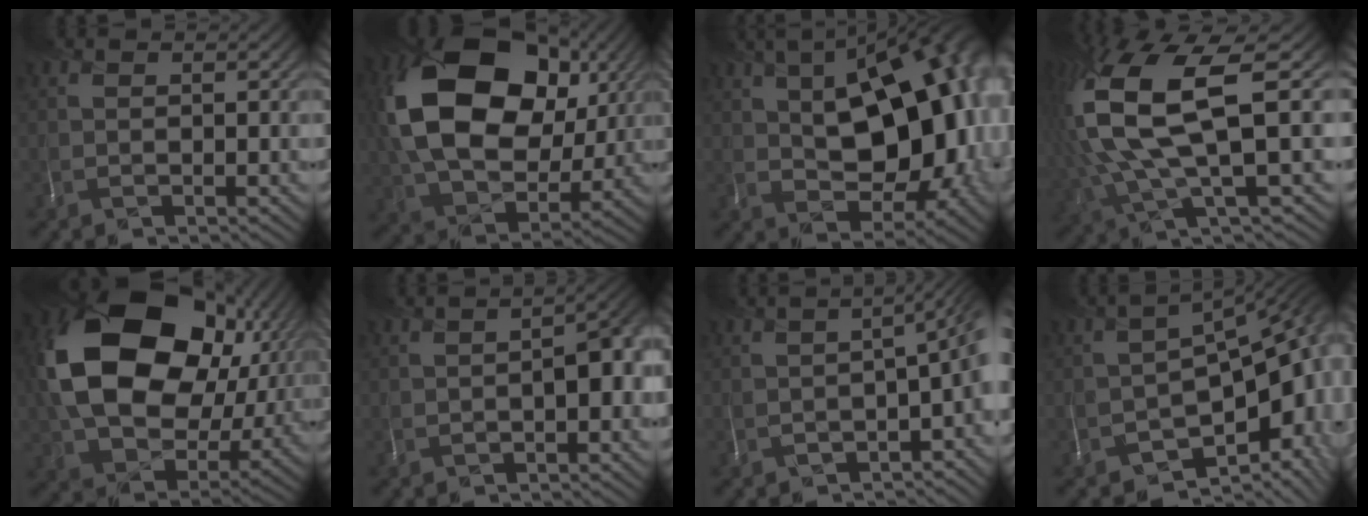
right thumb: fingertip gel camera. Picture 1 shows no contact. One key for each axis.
{"total": 18.5, "fx": 4.8, "fy": 13.2, "fz": 12.0, "tx": -0.270, "ty": -0.008, "tz": 0.112}
{"total": 17.0, "fx": 1.9, "fy": 9.8, "fz": 13.8, "tx": -0.172, "ty": 0.018, "tz": 0.035}
{"total": 13.1, "fx": 1.5, "fy": 4.6, "fz": 12.2, "tx": -0.287, "ty": -0.007, "tz": 0.039}
{"total": 20.4, "fx": 4.4, "fy": 14.9, "fz": 13.1, "tx": -0.311, "ty": -0.012, "tz": 0.105}
{"total": 4.4, "fx": -0.9, "fy": 1.4, "fz": 4.1, "tx": -0.049, "ty": 0.002, "tz": -0.010}
{"total": 6.3, "fx": -2.1, "fy": 2.2, "fz": 5.5, "tx": -0.052, "ty": -0.007, "tz": -0.027}
{"total": 11.1, "fx": -4.6, "fy": 5.4, "fz": 8.5, "tx": -0.122, "ty": -0.026, "tz": -0.061}